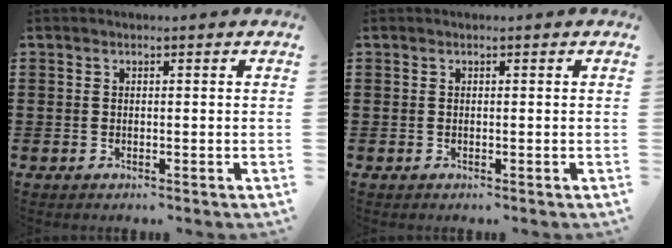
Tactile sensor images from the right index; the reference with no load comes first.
{"total": 0.0}